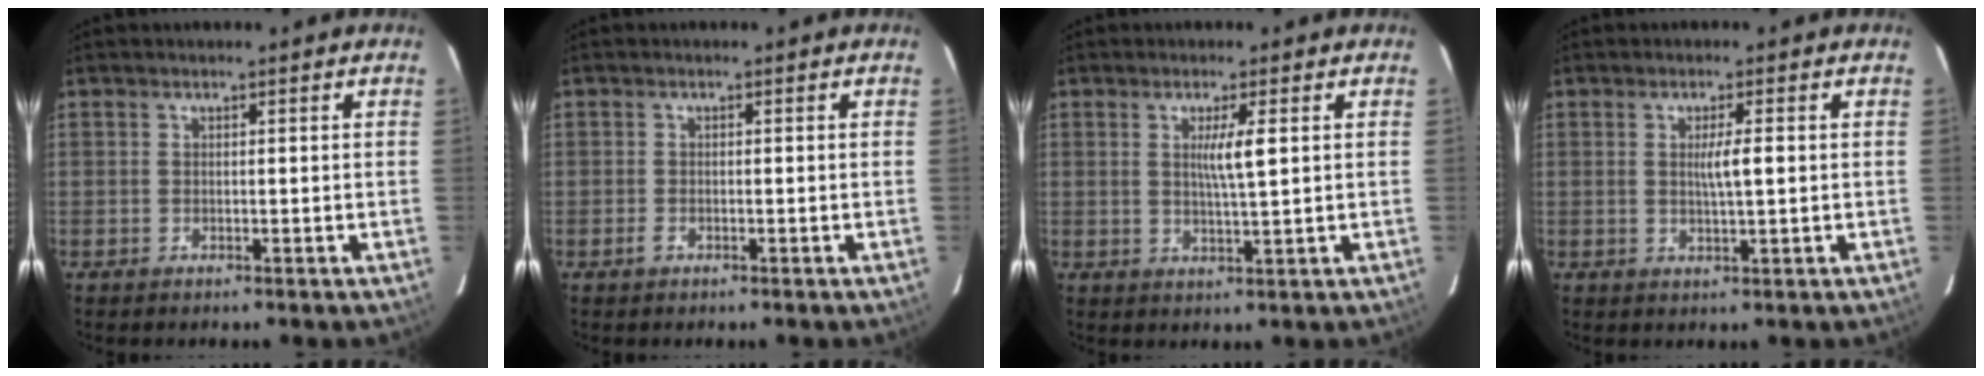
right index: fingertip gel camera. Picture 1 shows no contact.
{"total": 0.8, "force": [-0.5, 0.4, 0.4], "torque": [-0.012, -0.001, -0.005]}
{"total": 3.9, "force": [0.9, -0.3, 3.8], "torque": [-0.069, -0.006, 0.015]}
{"total": 2.9, "force": [0.3, 0.0, 2.9], "torque": [-0.053, -0.002, 0.004]}